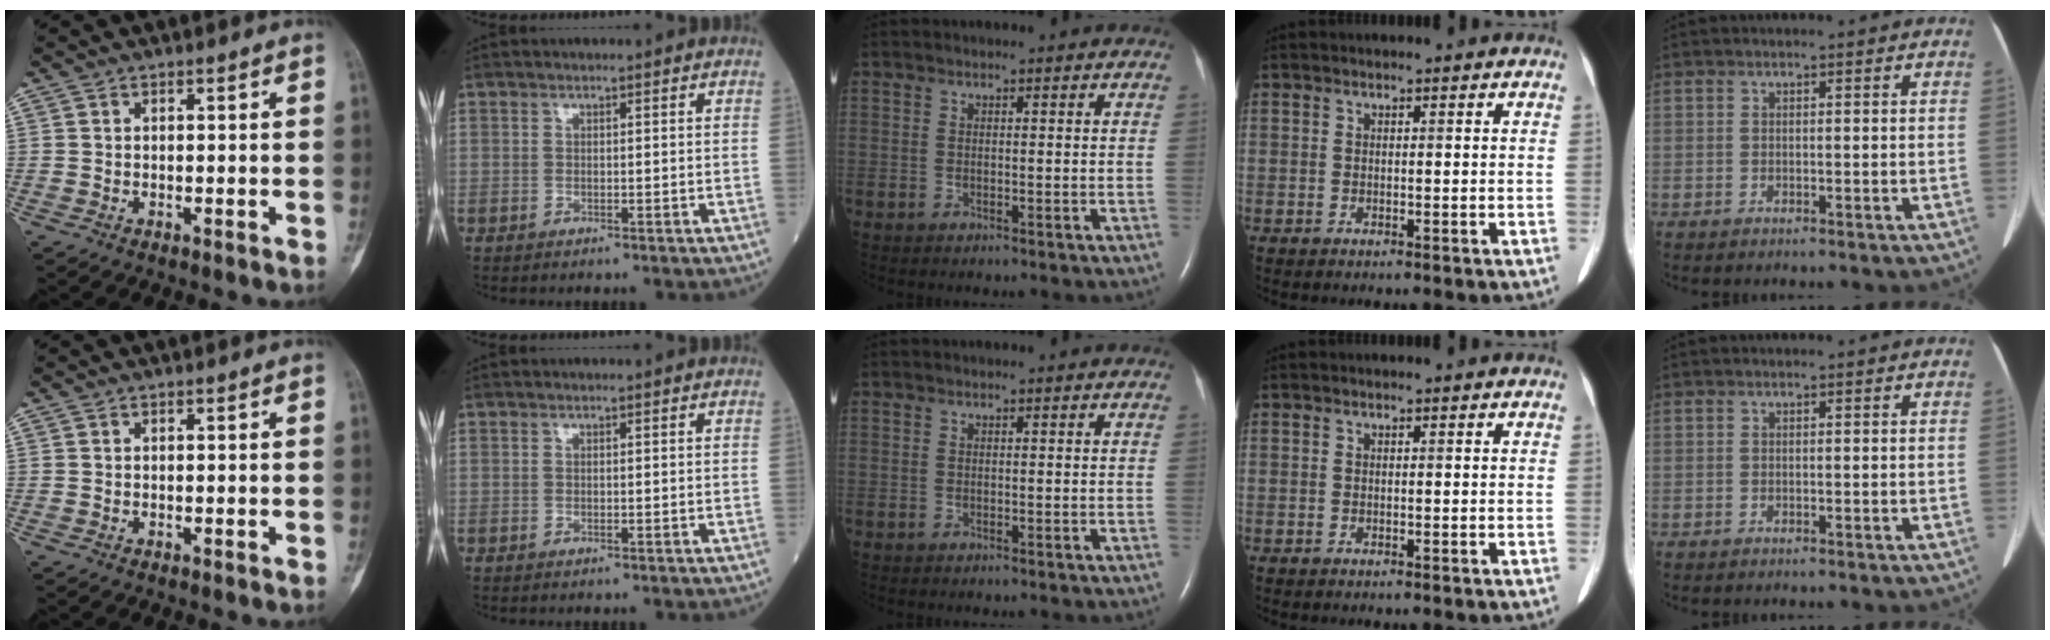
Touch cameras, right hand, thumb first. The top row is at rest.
{}